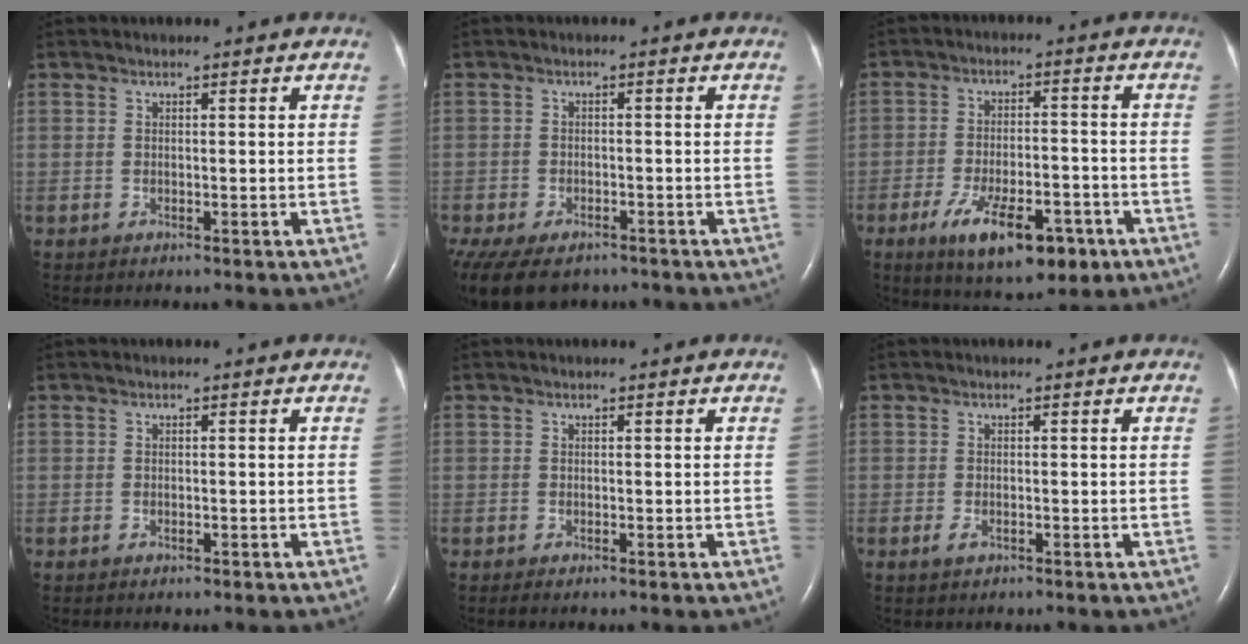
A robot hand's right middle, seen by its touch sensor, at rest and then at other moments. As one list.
[{"total": 14.4, "force": [-9.8, 8.0, 7.0], "torque": [-0.195, -0.027, -0.134]}, {"total": 12.8, "force": [-6.8, 4.7, 9.8], "torque": [-0.162, -0.011, -0.097]}, {"total": 0.7, "force": [-0.4, 0.3, 0.5], "torque": [-0.009, -0.001, -0.001]}, {"total": 0.7, "force": [-0.4, 0.1, 0.6], "torque": [-0.012, -0.003, -0.003]}, {"total": 1.3, "force": [-0.6, 0.6, 0.9], "torque": [-0.023, -0.002, -0.008]}]